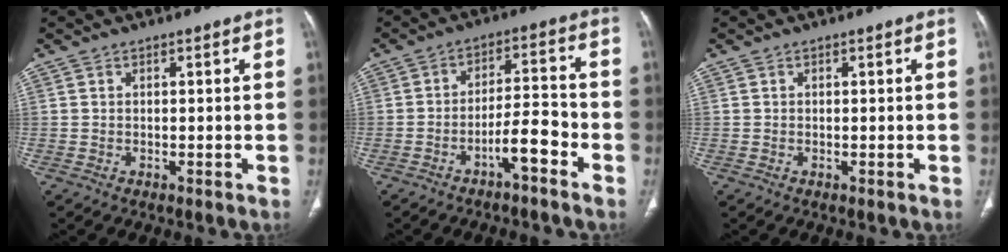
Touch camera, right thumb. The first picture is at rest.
{"total": 6.9, "force": [-3.9, 1.9, 5.4], "torque": [-0.084, 0.041, -0.063]}
{"total": 0.0}